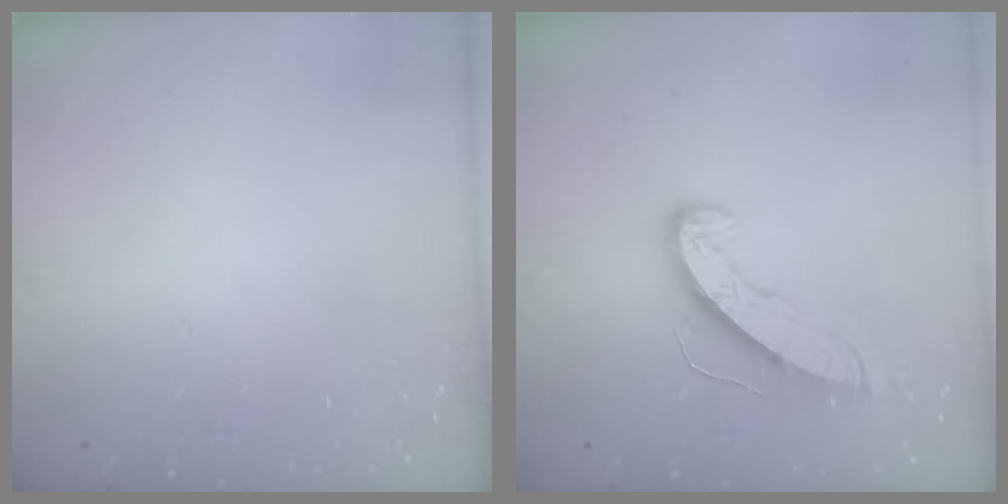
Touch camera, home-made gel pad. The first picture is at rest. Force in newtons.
{"total": 10.5, "press": 10.5, "slide": 0.5}